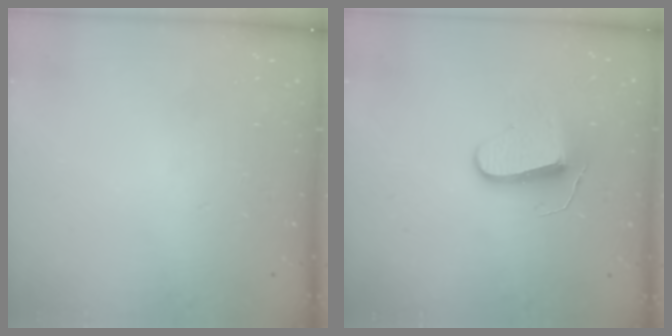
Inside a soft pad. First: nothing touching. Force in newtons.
{"total": 9.4, "press": 9.3, "slide": 0.9}